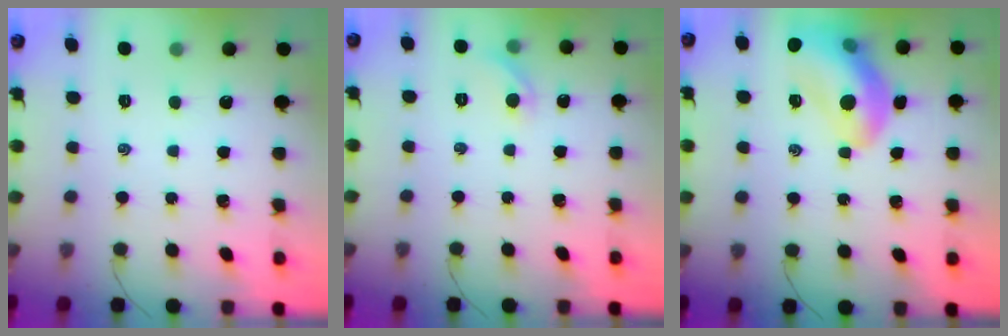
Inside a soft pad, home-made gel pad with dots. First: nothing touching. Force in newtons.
{"total": 5.9, "press": 5.6, "slide": 1.6}
{"total": 14.0, "press": 13.7, "slide": 3.0}